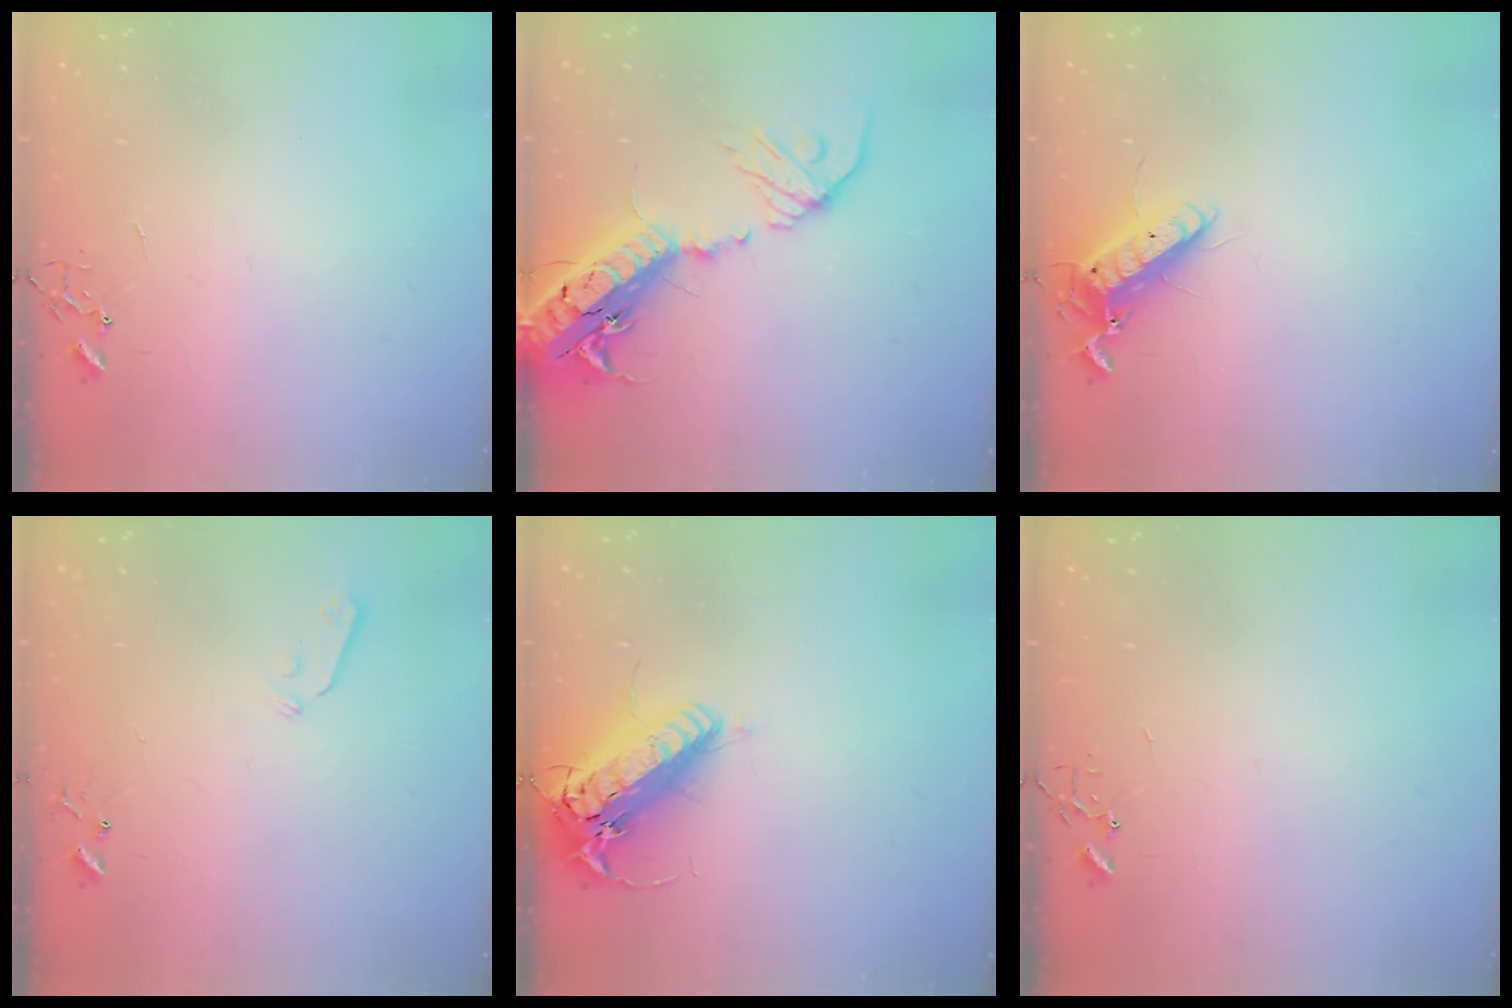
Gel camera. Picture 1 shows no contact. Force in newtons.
{"total": 23.9, "press": 23.3, "slide": 5.5}
{"total": 12.2, "press": 12.1, "slide": 1.7}
{"total": 5.8, "press": 5.8, "slide": 0.5}
{"total": 19.5, "press": 19.1, "slide": 3.7}
{"total": 0.0}